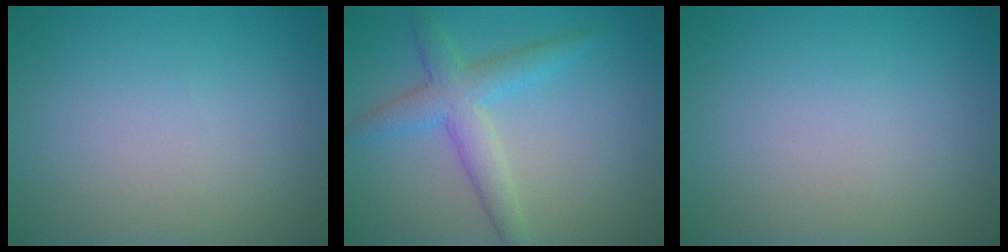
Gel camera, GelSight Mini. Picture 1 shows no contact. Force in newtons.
{"total": 3.8, "press": 3.8, "slide": 0.2}
{"total": 0.0}